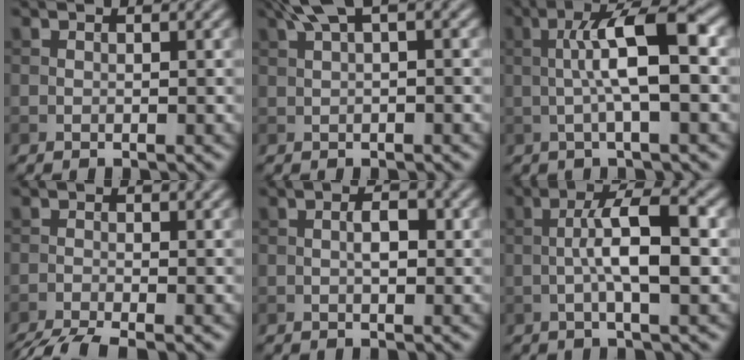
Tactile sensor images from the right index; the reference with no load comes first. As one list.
[{"total": 3.4, "force": [1.6, 0.8, 2.9], "torque": [-0.060, 0.015, 0.030]}, {"total": 7.1, "force": [0.2, 1.5, 6.9], "torque": [-0.114, 0.015, -0.003]}, {"total": 4.2, "force": [-3.3, 0.8, 2.5], "torque": [-0.039, -0.012, -0.069]}, {"total": 2.1, "force": [0.1, 0.9, 1.9], "torque": [-0.028, 0.000, 0.001]}, {"total": 5.8, "force": [-0.3, 1.3, 5.6], "torque": [-0.100, 0.010, -0.010]}]